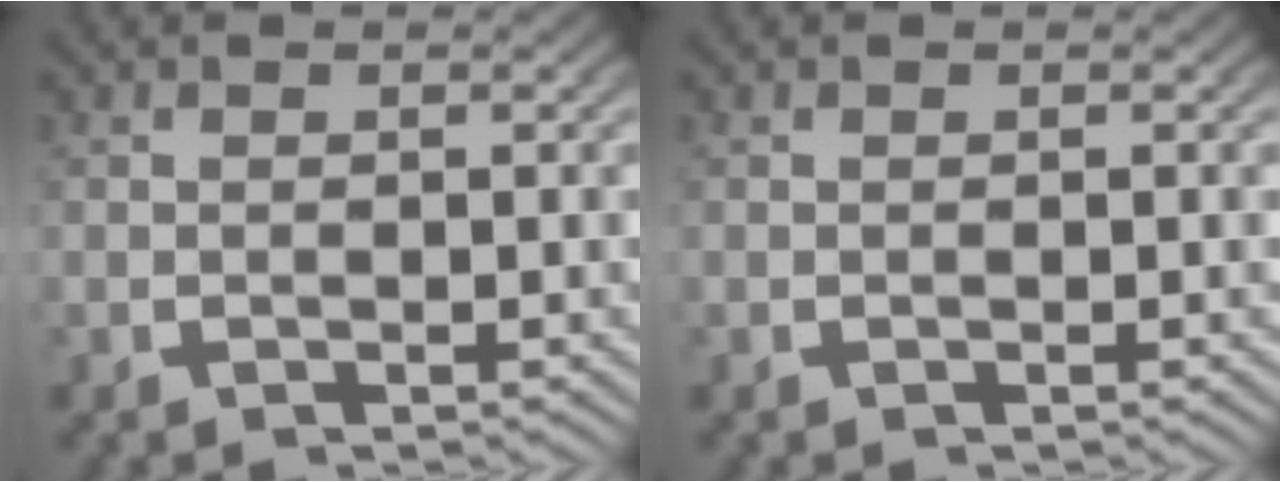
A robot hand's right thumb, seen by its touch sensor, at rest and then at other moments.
{"total": 0.0}